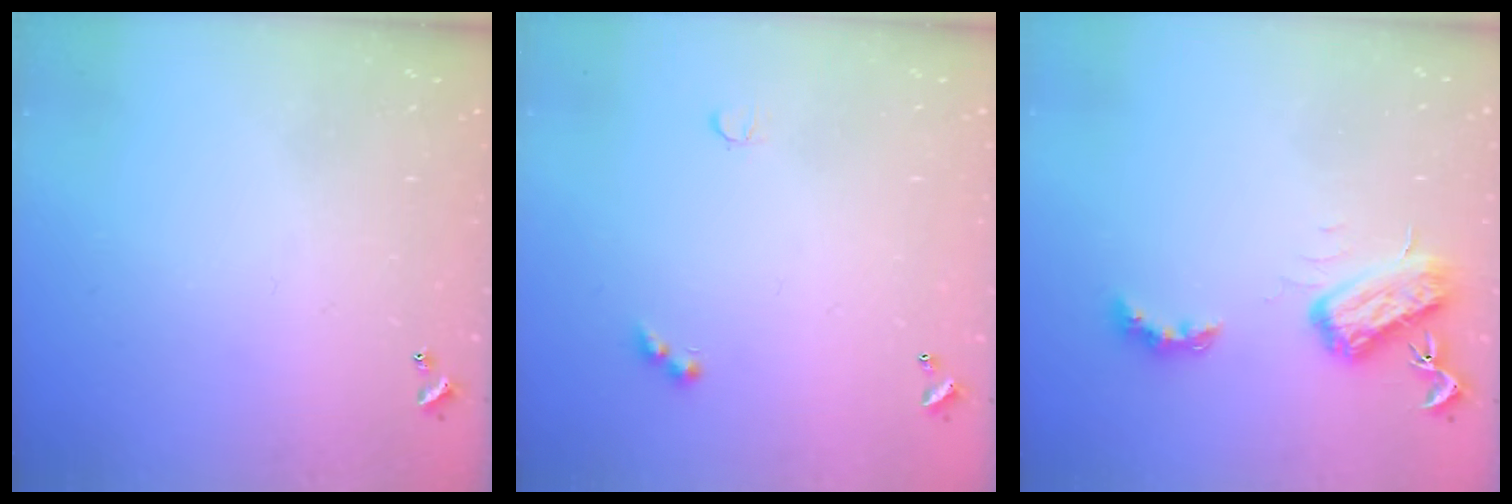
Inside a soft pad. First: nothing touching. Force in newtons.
{"total": 2.9, "press": 2.8, "slide": 0.6}
{"total": 5.7, "press": 5.7, "slide": 0.5}